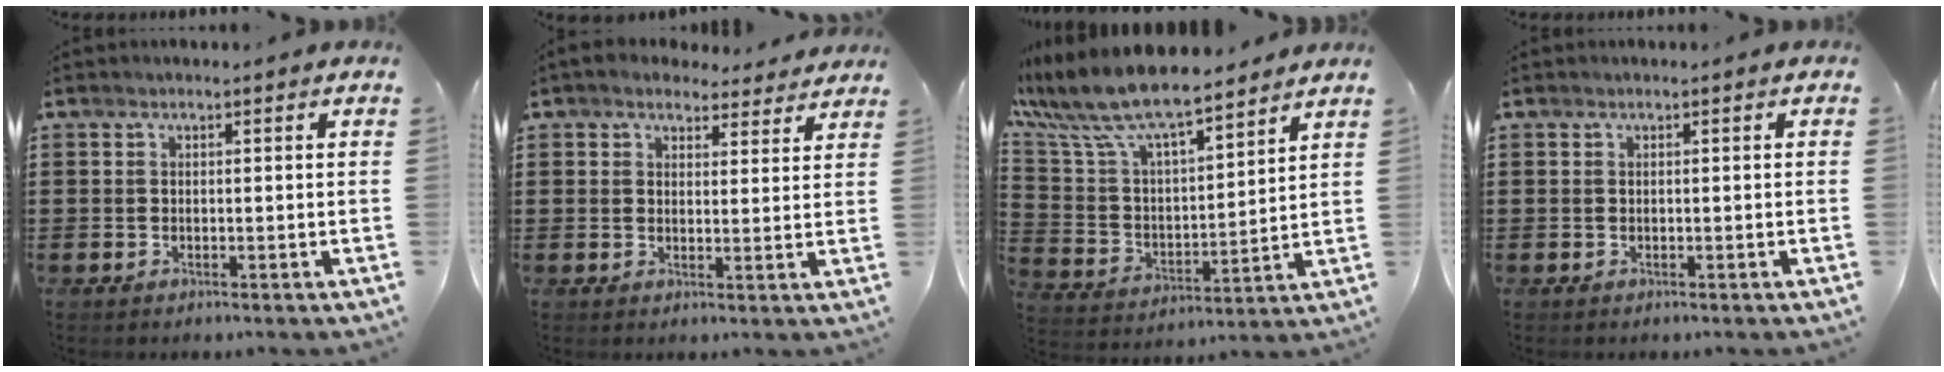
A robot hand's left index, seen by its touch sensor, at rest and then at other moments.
{"total": 3.9, "force": [3.6, 1.1, 0.9], "torque": [-0.020, -0.012, 0.066]}
{"total": 10.2, "force": [8.8, 1.9, 4.9], "torque": [-0.131, -0.048, 0.152]}
{"total": 0.0}